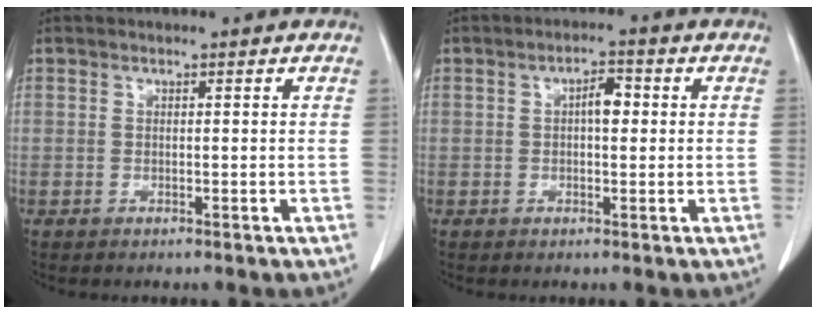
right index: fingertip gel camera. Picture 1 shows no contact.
{"total": 3.2, "force": [0.4, 1.3, 2.9], "torque": [-0.047, 0.009, 0.004]}